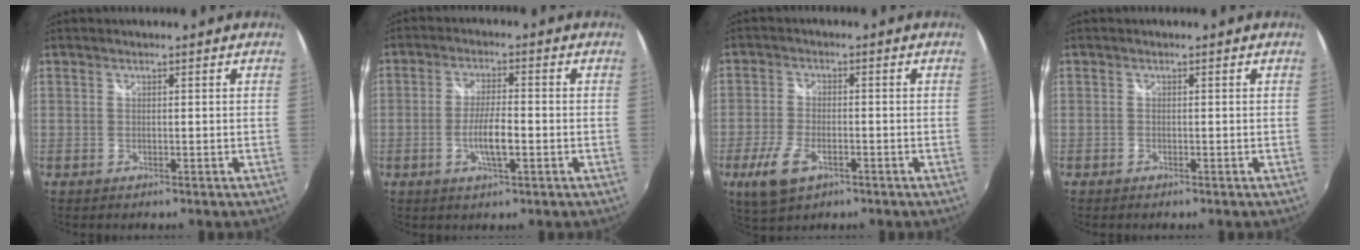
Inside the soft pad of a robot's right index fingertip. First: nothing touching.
{"total": 5.9, "force": [-1.9, 1.2, 5.4], "torque": [-0.107, -0.003, -0.032]}
{"total": 8.2, "force": [-4.0, 4.1, 5.8], "torque": [-0.140, -0.014, -0.072]}
{"total": 0.5, "force": [-0.5, 0.3, 0.1], "torque": [-0.005, -0.003, -0.012]}